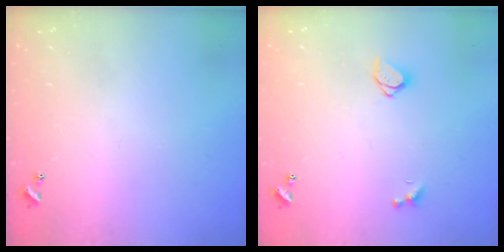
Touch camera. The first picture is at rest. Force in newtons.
{"total": 1.6, "press": 1.5, "slide": 0.3}